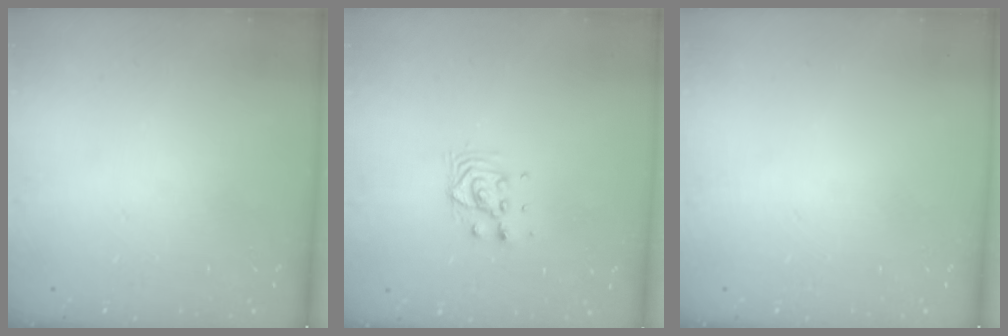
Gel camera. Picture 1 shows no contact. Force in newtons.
{"total": 7.6, "press": 7.6, "slide": 0.3}
{"total": 0.0}